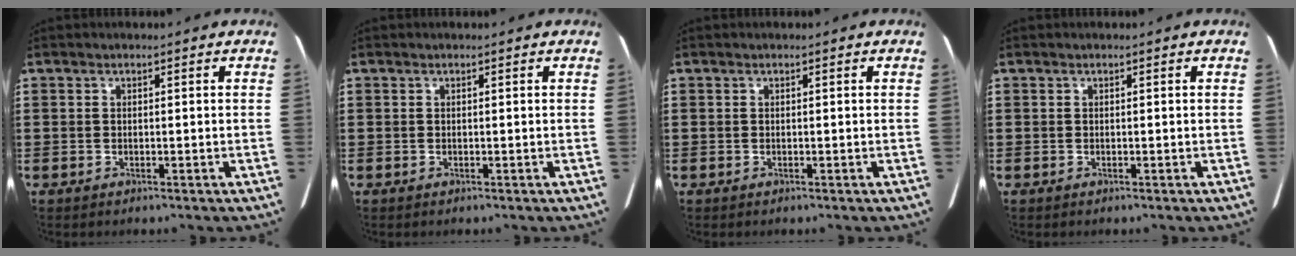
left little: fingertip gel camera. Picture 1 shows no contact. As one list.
[{"total": 0.0}, {"total": 0.0}, {"total": 0.0}]